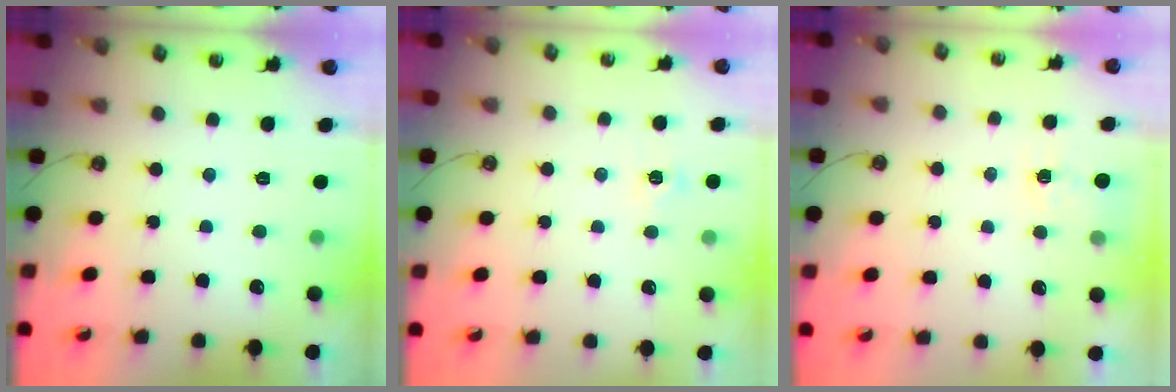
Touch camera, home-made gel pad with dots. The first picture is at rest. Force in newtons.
{"total": 4.3, "press": 4.3, "slide": 0.4}
{"total": 2.7, "press": 2.6, "slide": 0.4}